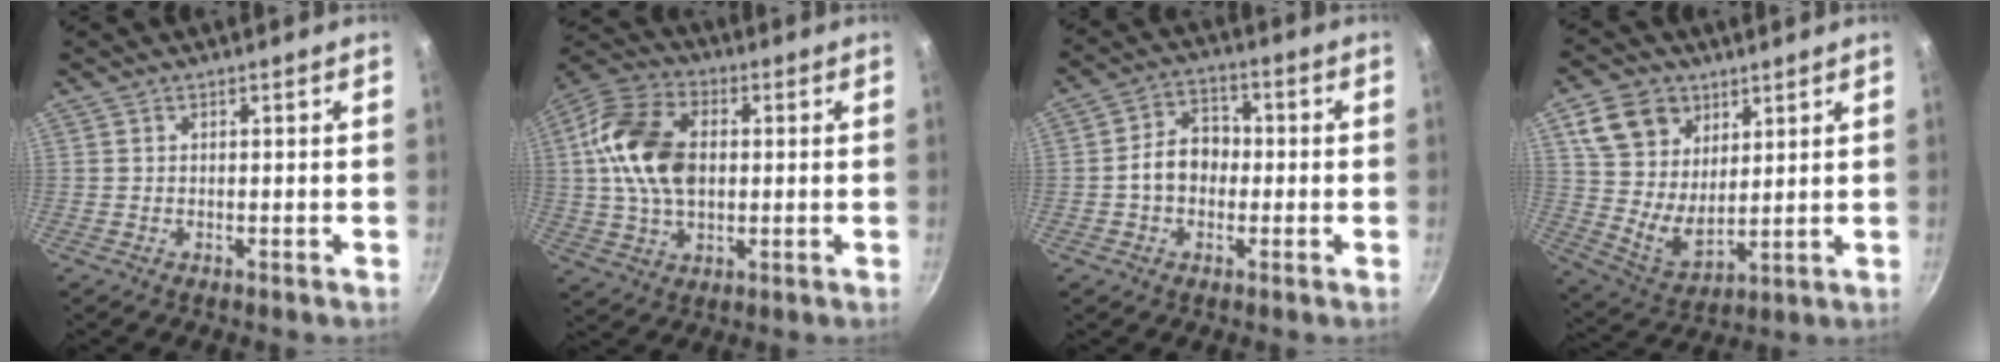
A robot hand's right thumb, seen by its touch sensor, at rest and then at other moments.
{"total": 16.4, "force": [1.5, 10.7, 12.3], "torque": [-0.216, 0.019, 0.014]}
{"total": 7.8, "force": [-0.9, 6.0, 4.9], "torque": [-0.051, 0.026, -0.025]}
{"total": 13.4, "force": [6.4, 9.7, 6.7], "torque": [-0.101, -0.019, 0.130]}